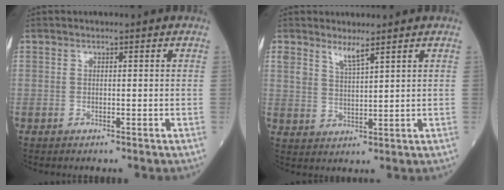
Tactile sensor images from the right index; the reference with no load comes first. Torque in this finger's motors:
{"motor_torque": [0.11, 0.12, 0.04, 0.06]}